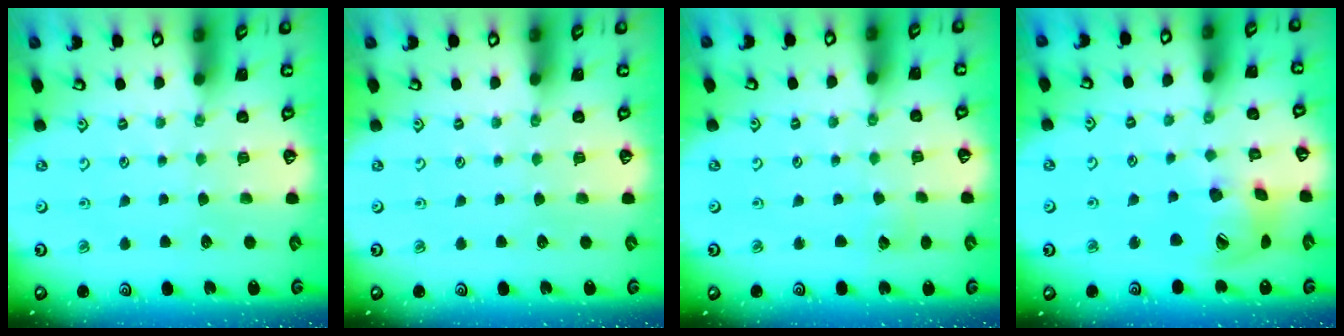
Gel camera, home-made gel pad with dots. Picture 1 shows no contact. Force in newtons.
{"total": 0.0}
{"total": 2.8, "press": 2.8, "slide": 0.2}
{"total": 16.1, "press": 16.0, "slide": 2.5}